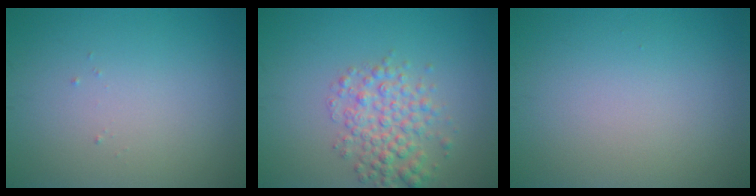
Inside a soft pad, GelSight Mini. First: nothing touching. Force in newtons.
{"total": 3.9, "press": 3.9, "slide": 0.1}
{"total": 0.0}